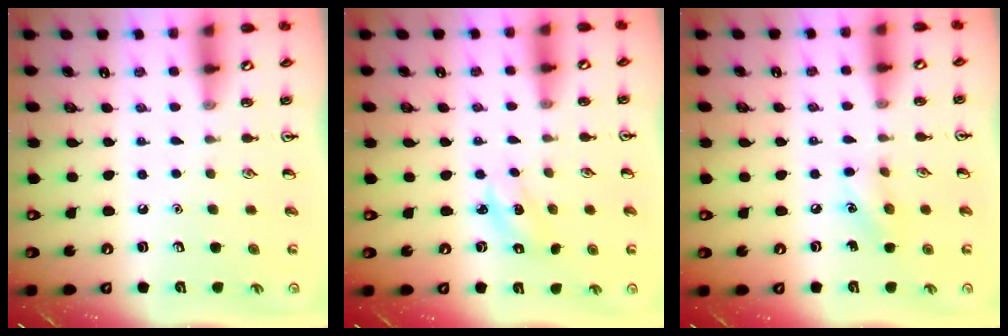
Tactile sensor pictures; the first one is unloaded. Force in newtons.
{"total": 2.2, "press": 2.1, "slide": 0.4}
{"total": 6.2, "press": 6.0, "slide": 1.5}